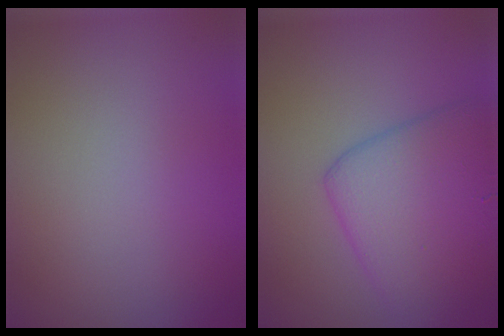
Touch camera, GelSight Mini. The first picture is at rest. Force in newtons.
{"total": 5.9, "press": 5.8, "slide": 0.3}